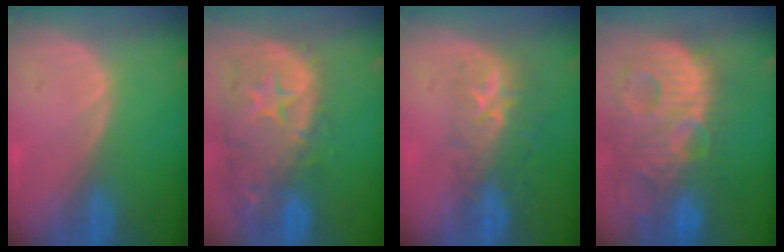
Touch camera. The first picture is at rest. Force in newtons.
{"total": 14.1, "press": 11.4, "slide": 8.4}
{"total": 8.8, "press": 7.2, "slide": 4.9}
{"total": 14.3, "press": 12.3, "slide": 7.2}